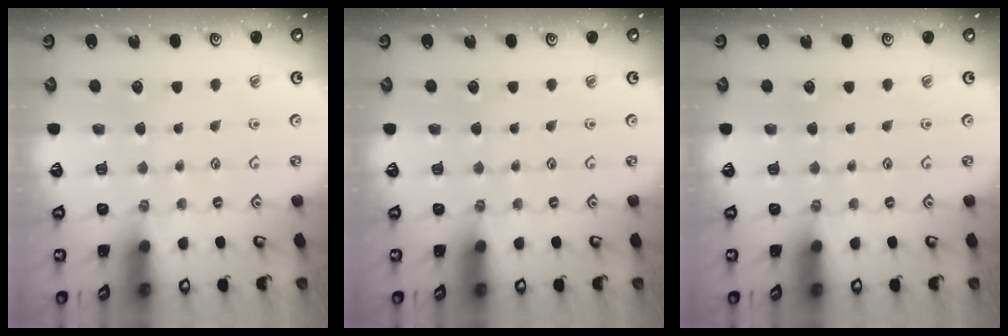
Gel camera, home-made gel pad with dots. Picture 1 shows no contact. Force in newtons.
{"total": 0.0}
{"total": 0.0}